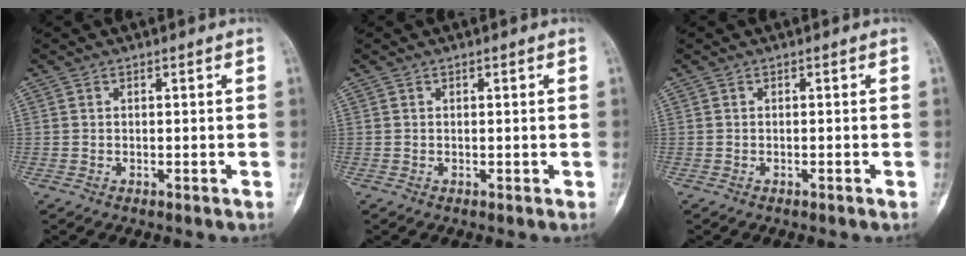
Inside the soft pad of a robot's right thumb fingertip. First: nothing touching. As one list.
[{"total": 0.0}, {"total": 0.0}]